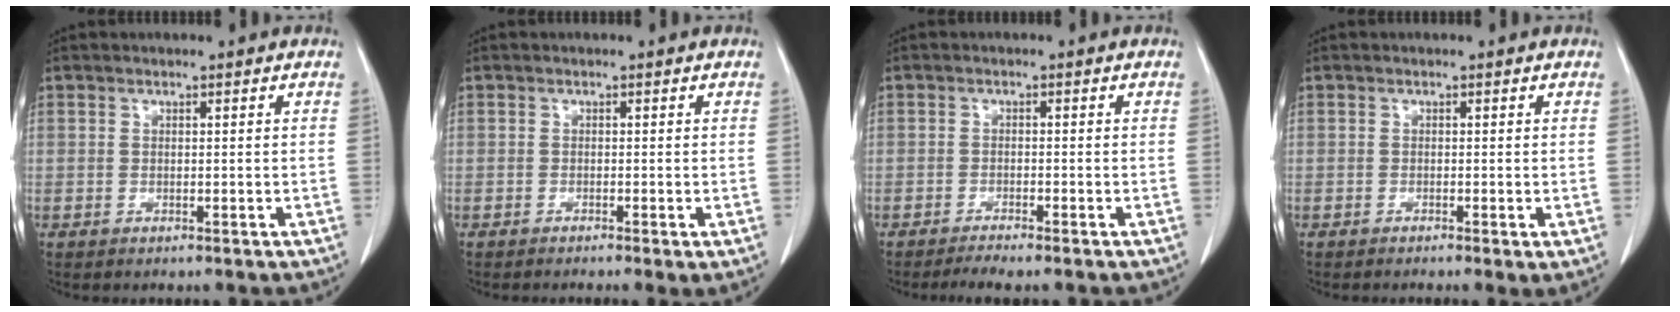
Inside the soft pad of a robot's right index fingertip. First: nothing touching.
{"total": 1.7, "force": [-1.1, 0.0, 1.3], "torque": [-0.017, -0.003, -0.016]}
{"total": 3.0, "force": [-2.6, -0.3, 1.5], "torque": [-0.025, -0.005, -0.044]}
{"total": 1.3, "force": [-0.5, 0.1, 1.1], "torque": [-0.018, -0.004, -0.009]}